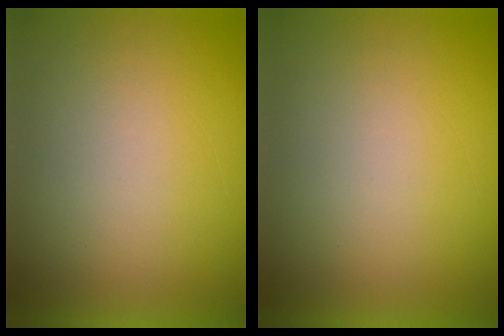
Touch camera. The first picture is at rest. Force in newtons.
{"total": 0.0}